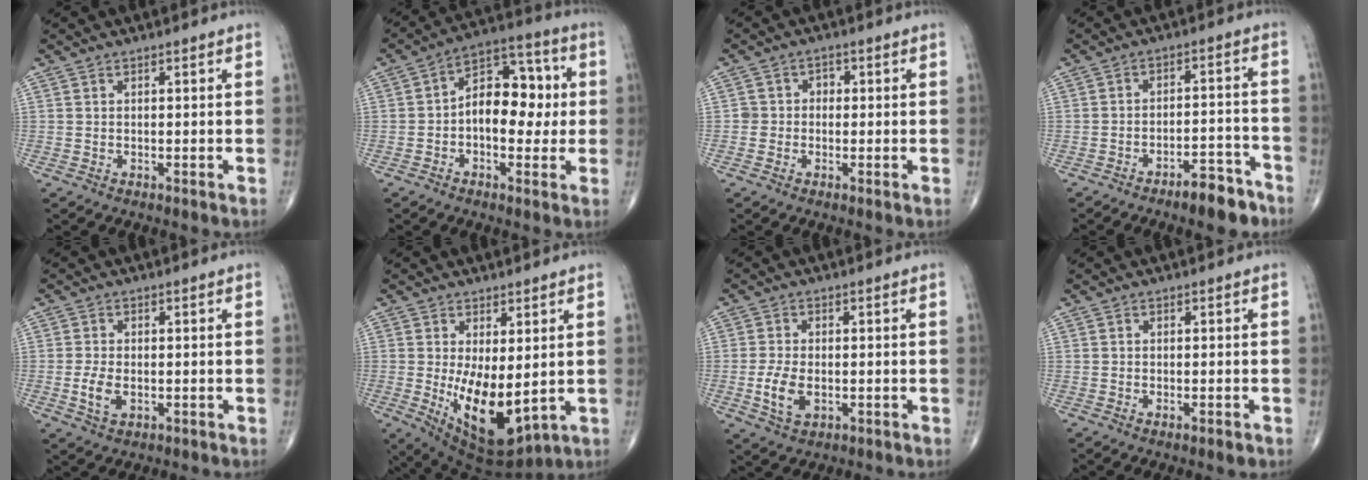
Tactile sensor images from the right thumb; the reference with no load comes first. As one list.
[{"total": 12.8, "force": [-0.2, 8.0, 10.0], "torque": [-0.113, 0.034, -0.013]}, {"total": 2.7, "force": [-0.4, 2.6, 0.7], "torque": [0.016, 0.013, -0.013]}, {"total": 7.6, "force": [-5.6, 2.5, 4.4], "torque": [-0.050, 0.047, -0.084]}, {"total": 3.9, "force": [-0.9, 2.2, 3.1], "torque": [-0.064, -0.004, -0.016]}, {"total": 12.2, "force": [-0.8, 5.6, 10.9], "torque": [-0.168, -0.028, 0.010]}, {"total": 5.6, "force": [-1.3, 3.2, 4.4], "torque": [-0.090, -0.003, -0.022]}, {"total": 1.6, "force": [-0.9, 0.4, 1.3], "torque": [-0.019, 0.003, -0.010]}]